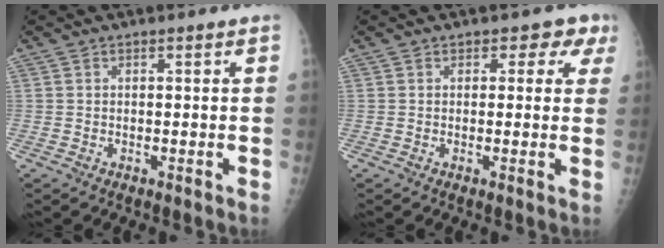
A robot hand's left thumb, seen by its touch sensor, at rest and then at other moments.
{"total": 3.4, "force": [1.7, 2.5, 1.6], "torque": [0.018, -0.002, 0.011]}